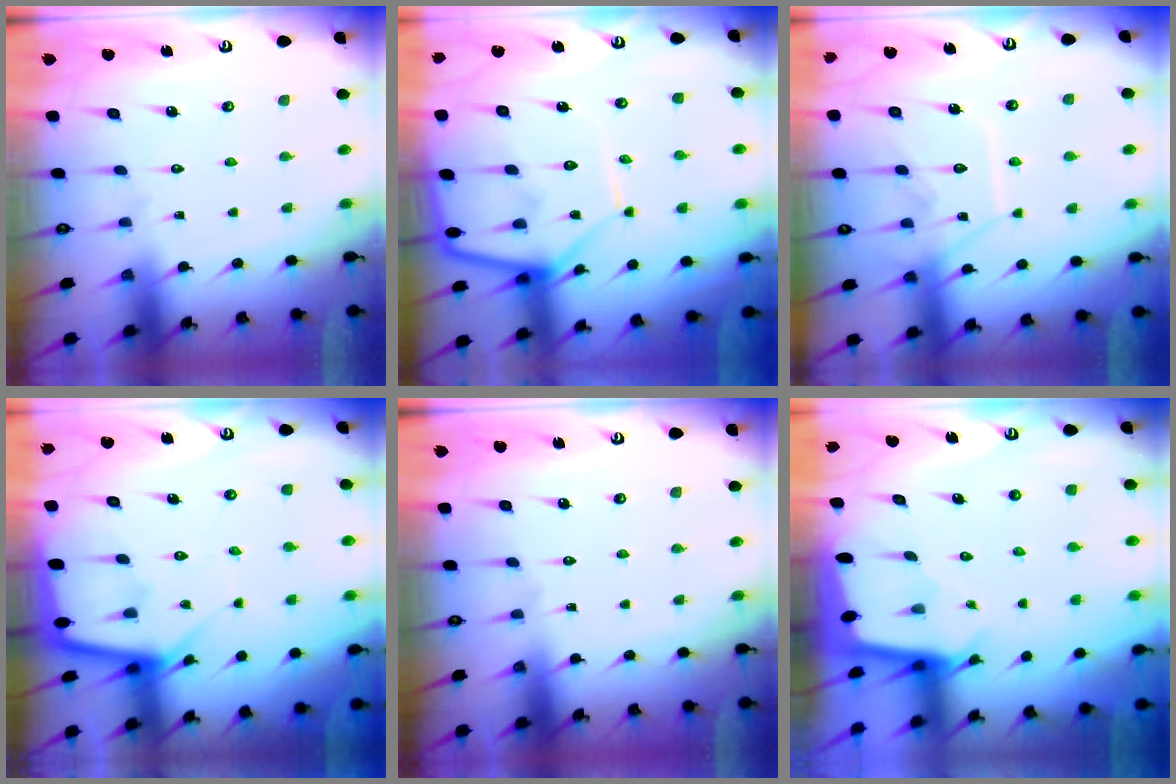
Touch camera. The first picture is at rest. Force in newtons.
{"total": 12.5, "press": 12.4, "slide": 1.2}
{"total": 12.9, "press": 12.9, "slide": 1.2}
{"total": 7.3, "press": 7.3, "slide": 0.5}
{"total": 0.0}
{"total": 2.4, "press": 2.4, "slide": 0.2}